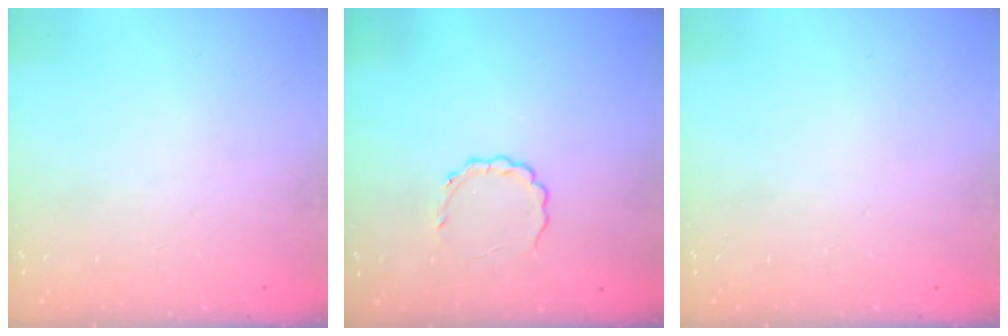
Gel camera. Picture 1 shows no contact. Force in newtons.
{"total": 2.8, "press": 2.8, "slide": 0.4}
{"total": 0.0}